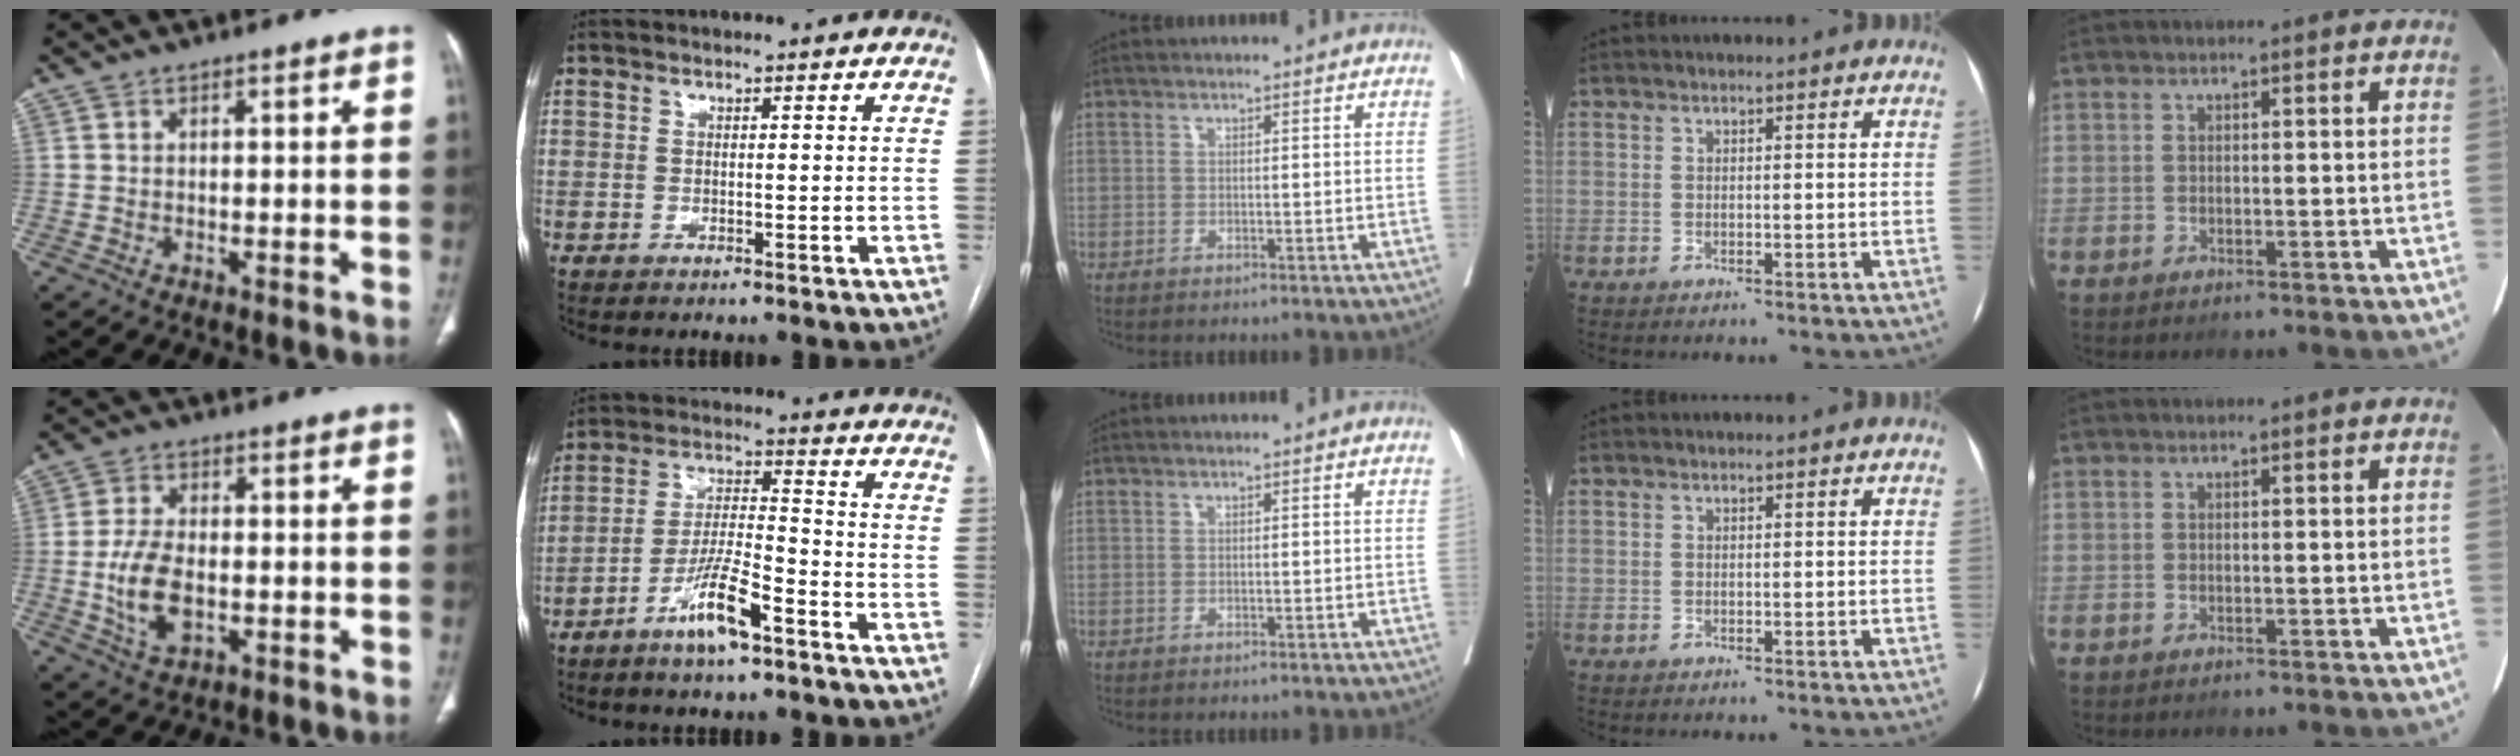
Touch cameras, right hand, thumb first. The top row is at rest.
{"thumb": {"total": 9.2, "force": [-1.5, 5.2, 7.4], "torque": [-0.145, 0.002, -0.023]}, "index": {"total": 8.9, "force": [-5.5, 1.0, 6.9], "torque": [-0.140, -0.003, -0.103]}, "middle": {"total": 0.5, "force": [-0.5, 0.1, 0.1], "torque": [0.000, -0.002, -0.009]}}